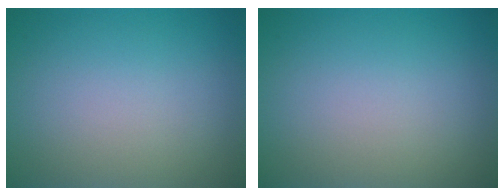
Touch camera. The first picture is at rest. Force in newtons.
{"total": 0.0}